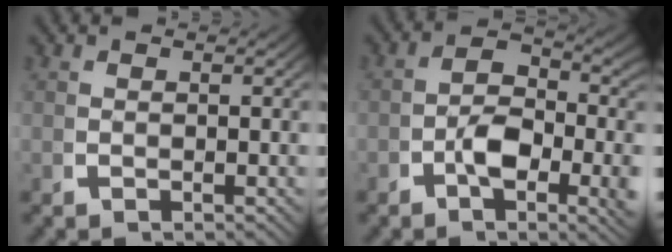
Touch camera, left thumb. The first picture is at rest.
{"total": 5.1, "force": [-0.8, 2.9, 4.1], "torque": [-0.073, -0.019, -0.018]}